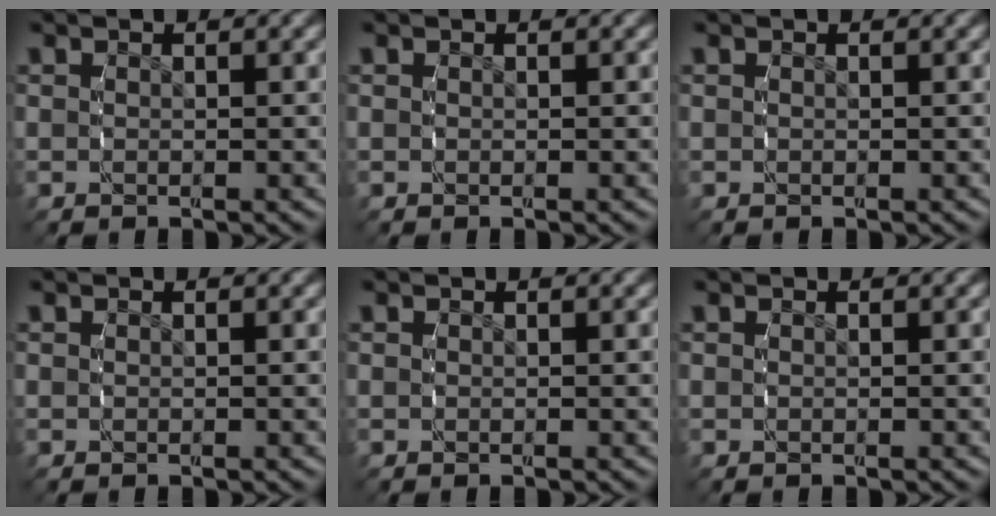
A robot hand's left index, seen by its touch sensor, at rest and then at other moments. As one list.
[{"total": 0.0}, {"total": 0.0}, {"total": 0.0}, {"total": 0.0}, {"total": 0.0}]